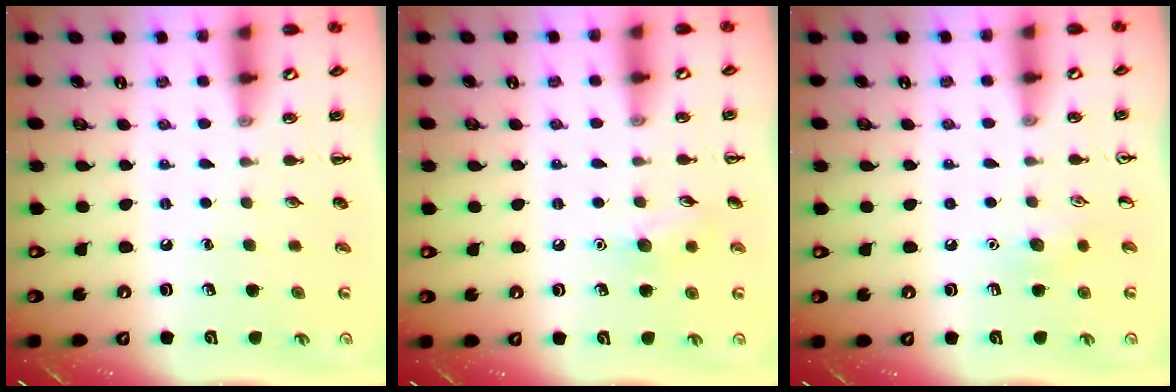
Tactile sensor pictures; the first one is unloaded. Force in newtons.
{"total": 7.5, "press": 7.3, "slide": 1.6}
{"total": 6.8, "press": 6.6, "slide": 1.6}